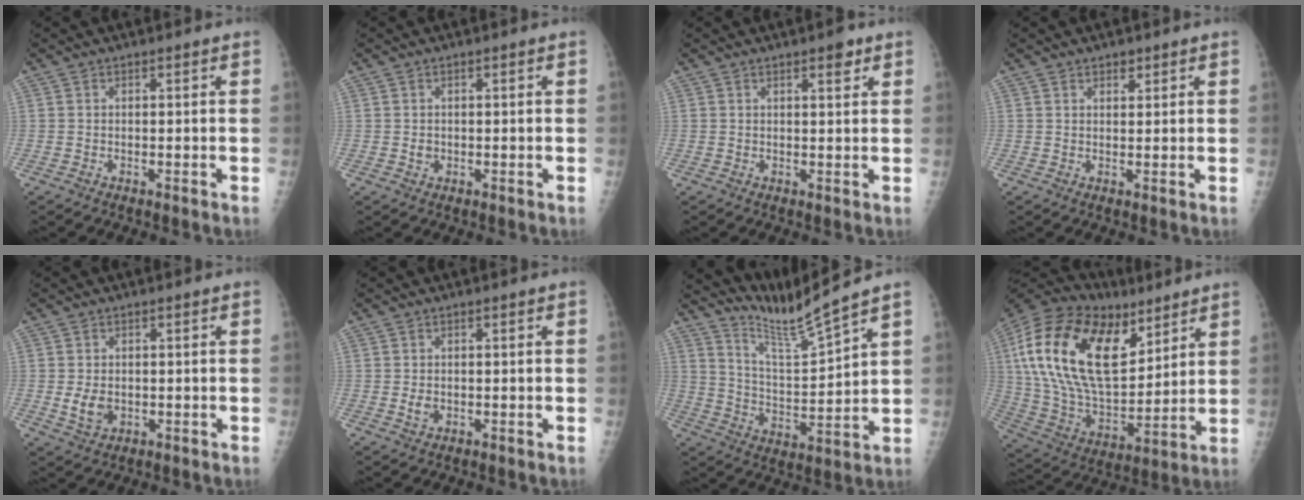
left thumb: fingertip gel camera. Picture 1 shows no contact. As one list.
[{"total": 1.4, "force": [-0.2, 1.2, 0.5], "torque": [-0.002, 0.002, 0.000]}, {"total": 2.7, "force": [1.7, 0.9, 1.9], "torque": [-0.019, -0.008, 0.022]}, {"total": 1.9, "force": [1.3, 1.1, 0.7], "torque": [0.004, -0.007, 0.018]}, {"total": 4.3, "force": [-0.5, 3.2, 2.8], "torque": [-0.039, -0.003, -0.001]}, {"total": 2.1, "force": [-0.4, 1.6, 1.3], "torque": [-0.017, 0.000, -0.003]}, {"total": 9.3, "force": [8.6, -2.3, 2.7], "torque": [-0.057, -0.083, 0.179]}, {"total": 29.2, "force": [12.4, 15.6, 21.3], "torque": [-0.391, -0.017, 0.223]}]